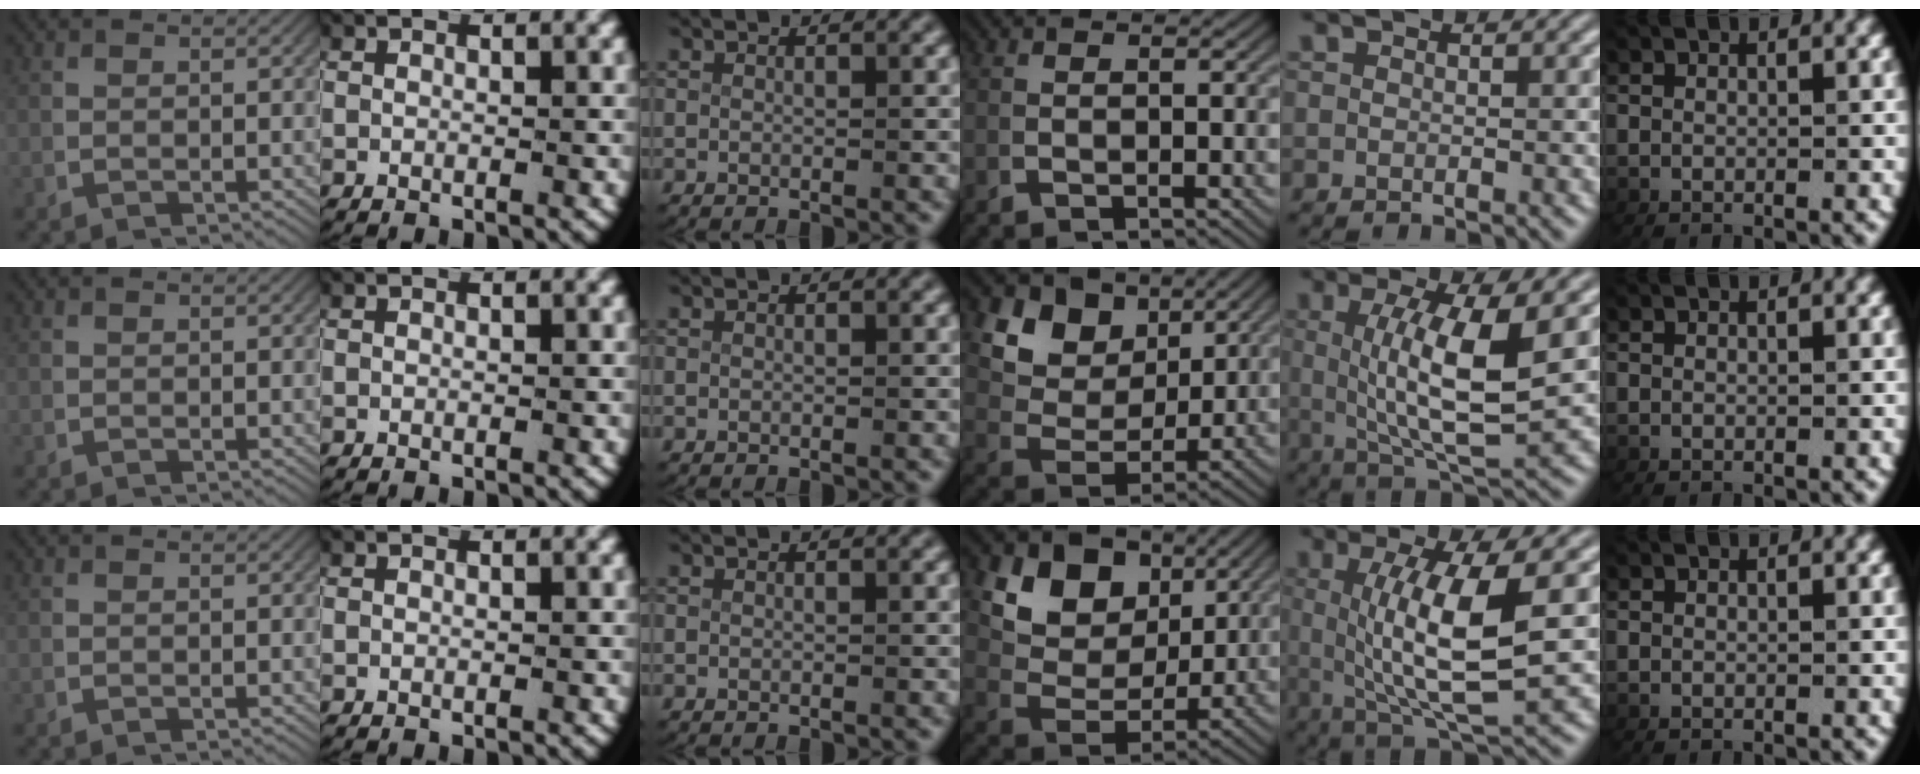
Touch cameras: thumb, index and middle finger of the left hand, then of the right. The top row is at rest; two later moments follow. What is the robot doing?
{"motion": "lift_and_place", "object": "key"}